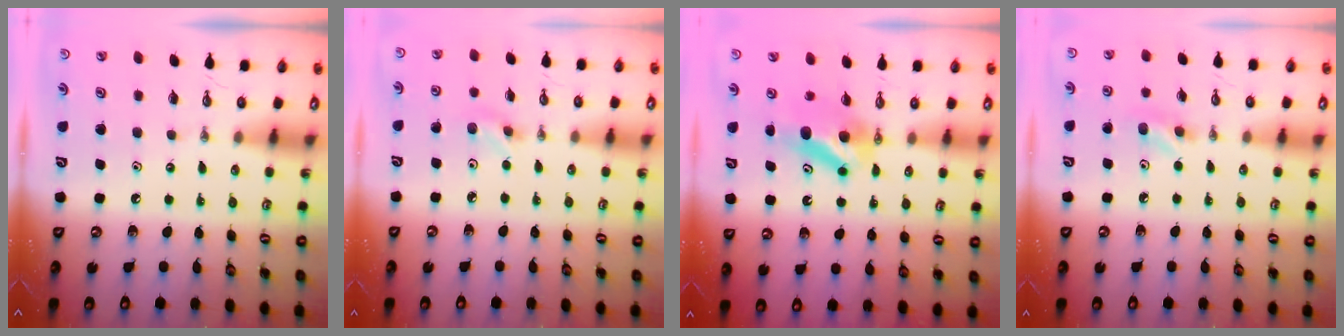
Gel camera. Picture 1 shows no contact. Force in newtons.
{"total": 3.9, "press": 3.7, "slide": 1.3}
{"total": 6.4, "press": 6.2, "slide": 1.3}
{"total": 6.5, "press": 6.3, "slide": 1.7}